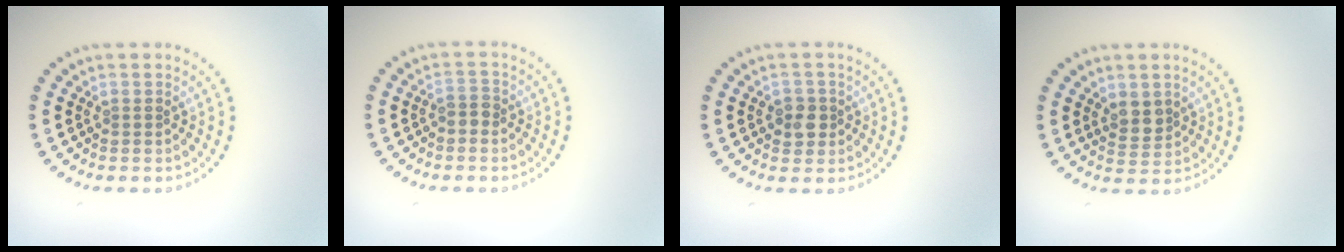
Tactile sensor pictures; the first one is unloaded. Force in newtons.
{"total": 1.2, "press": 1.1, "slide": 0.5}
{"total": 2.0, "press": 1.9, "slide": 0.6}
{"total": 2.1, "press": 1.9, "slide": 0.9}